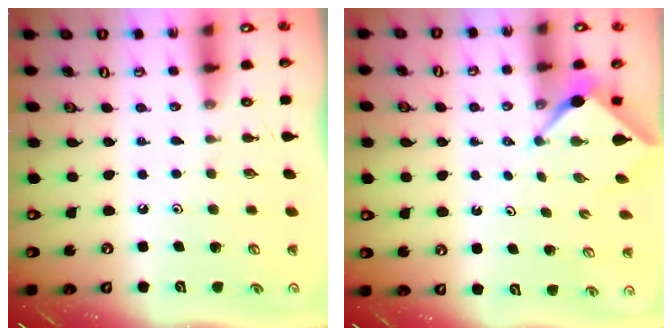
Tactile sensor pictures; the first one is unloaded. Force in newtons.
{"total": 2.4, "press": 2.4, "slide": 0.3}